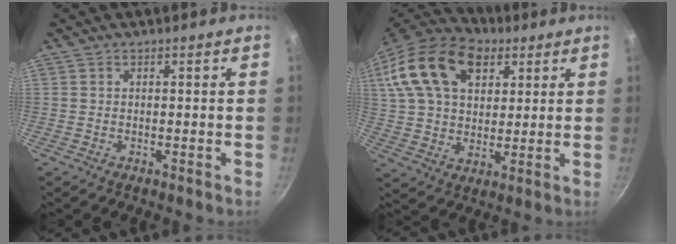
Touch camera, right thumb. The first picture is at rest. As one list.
[{"total": 23.5, "force": [10.0, 15.1, 15.0], "torque": [-0.278, 0.003, 0.173]}]